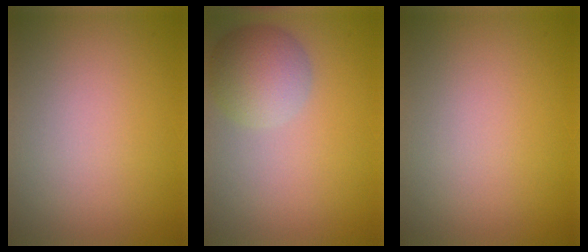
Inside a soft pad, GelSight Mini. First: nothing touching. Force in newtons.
{"total": 4.4, "press": 4.4, "slide": 0.2}
{"total": 0.0}